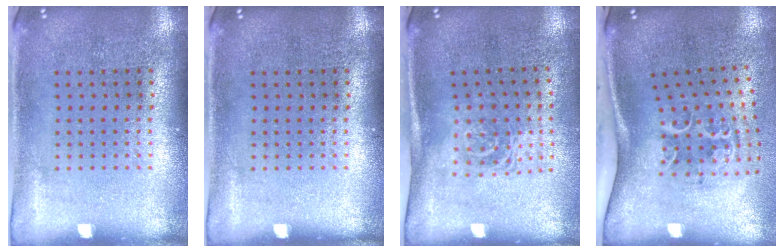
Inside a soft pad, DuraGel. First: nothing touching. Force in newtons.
{"total": 0.0}
{"total": 1.6, "press": 1.1, "slide": 1.1}
{"total": 2.3, "press": 1.3, "slide": 1.9}